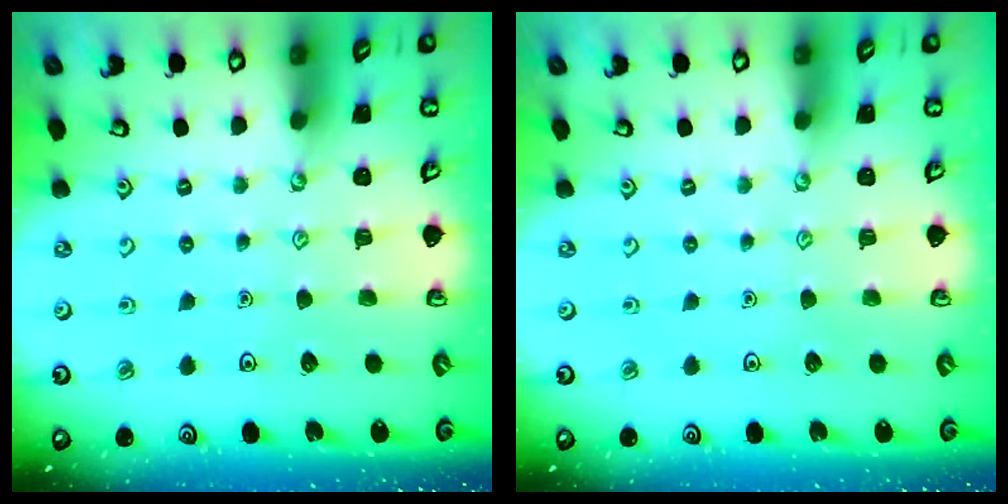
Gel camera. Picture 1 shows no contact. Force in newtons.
{"total": 0.0}